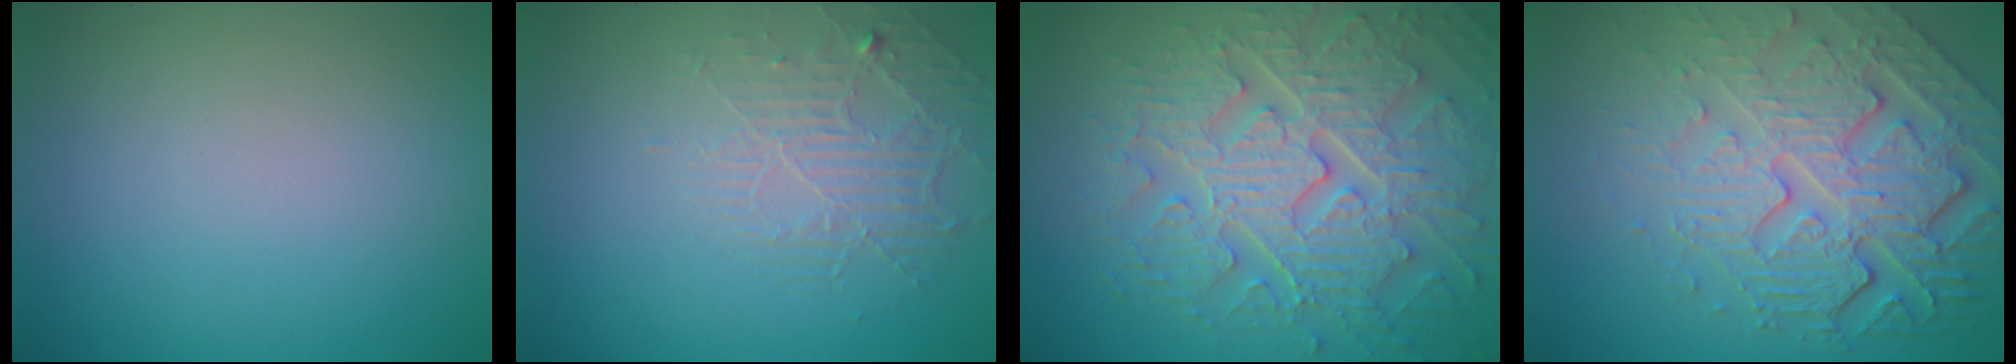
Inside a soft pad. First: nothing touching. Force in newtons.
{"total": 2.2, "press": 1.4, "slide": 1.7}
{"total": 9.1, "press": 6.6, "slide": 6.2}
{"total": 8.5, "press": 5.9, "slide": 6.2}